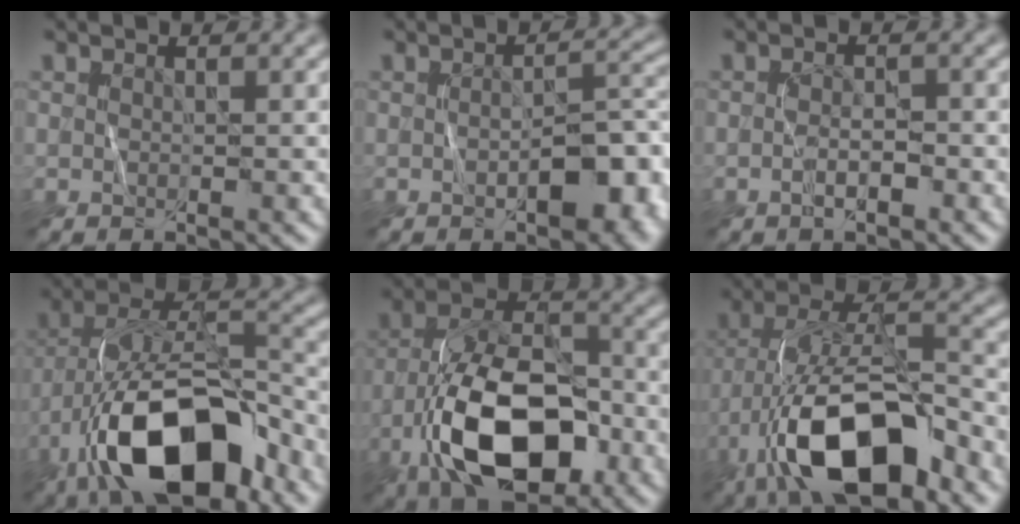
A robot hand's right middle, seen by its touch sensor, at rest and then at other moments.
{"total": 5.9, "force": [-2.2, 2.5, 4.9], "torque": [-0.060, 0.014, -0.027]}
{"total": 1.4, "force": [-0.6, 0.5, 1.1], "torque": [-0.019, 0.009, -0.012]}
{"total": 14.2, "force": [-7.1, 6.4, 10.5], "torque": [-0.181, 0.012, -0.124]}
{"total": 12.3, "force": [-5.2, 6.3, 9.2], "torque": [-0.172, 0.008, -0.096]}
{"total": 13.0, "force": [-6.4, 5.4, 10.0], "torque": [-0.182, 0.011, -0.116]}